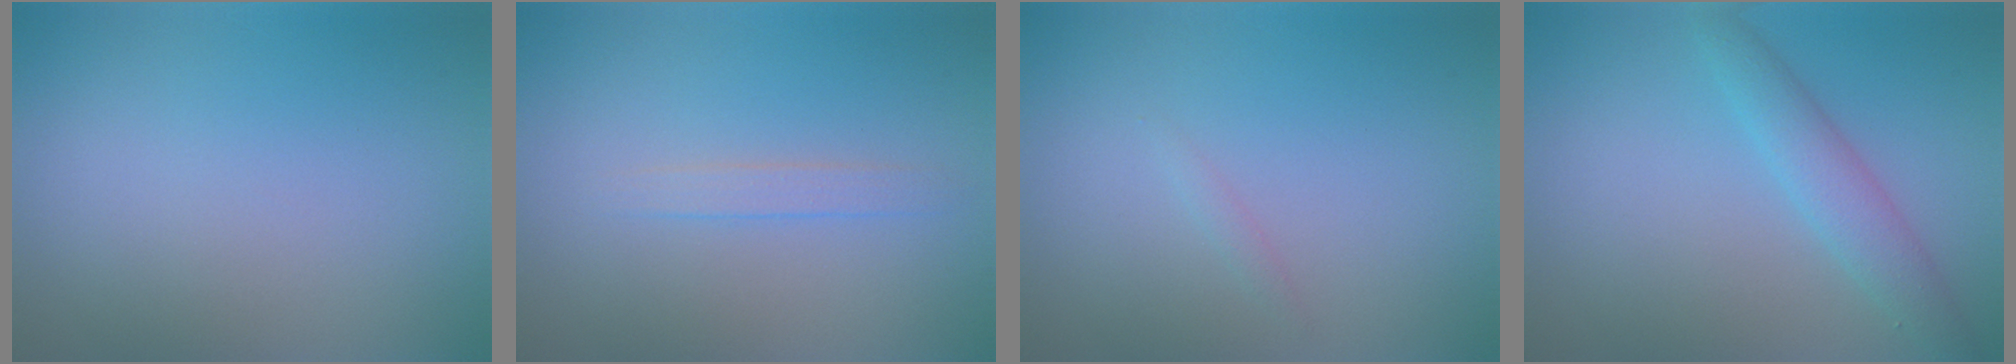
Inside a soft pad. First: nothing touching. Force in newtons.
{"total": 1.3, "press": 1.3, "slide": 0.1}
{"total": 0.5, "press": 0.5, "slide": 0.0}
{"total": 2.8, "press": 2.8, "slide": 0.1}